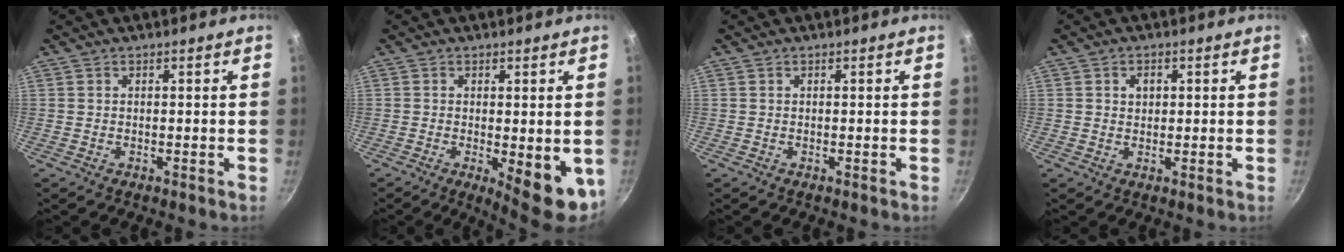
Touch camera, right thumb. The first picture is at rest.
{"total": 9.5, "force": [-1.8, 3.3, 8.7], "torque": [-0.093, -0.007, -0.012]}
{"total": 0.0}
{"total": 2.3, "force": [0.6, 1.8, 1.3], "torque": [-0.010, 0.001, 0.009]}